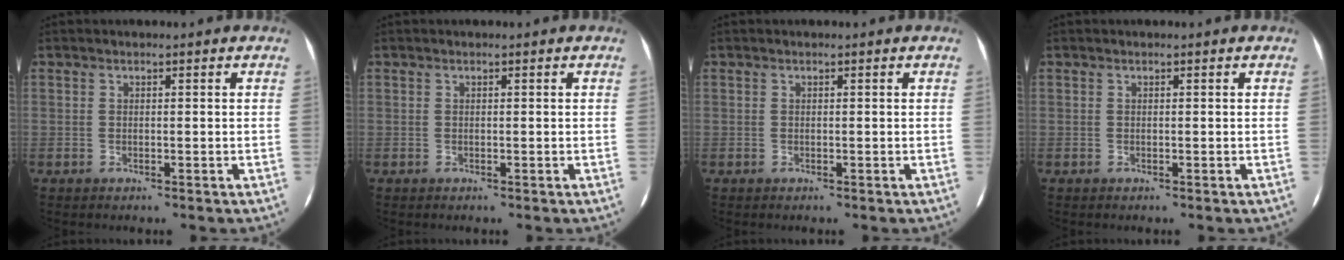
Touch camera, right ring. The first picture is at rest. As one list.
[{"total": 0.0}, {"total": 0.0}, {"total": 0.0}]